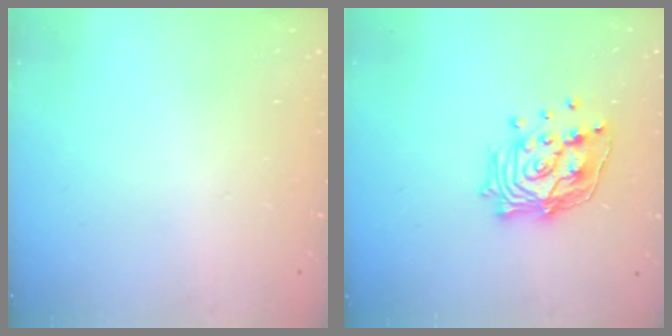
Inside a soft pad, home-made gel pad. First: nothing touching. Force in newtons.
{"total": 14.8, "press": 14.6, "slide": 2.2}